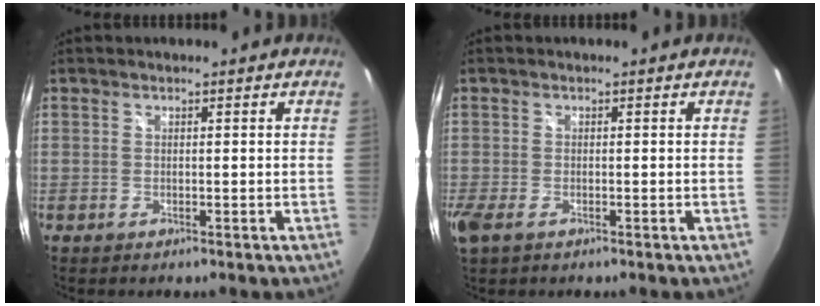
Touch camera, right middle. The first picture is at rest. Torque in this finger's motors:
{"motor_torque": [1.11, -1.03, 0.35, 0.14]}